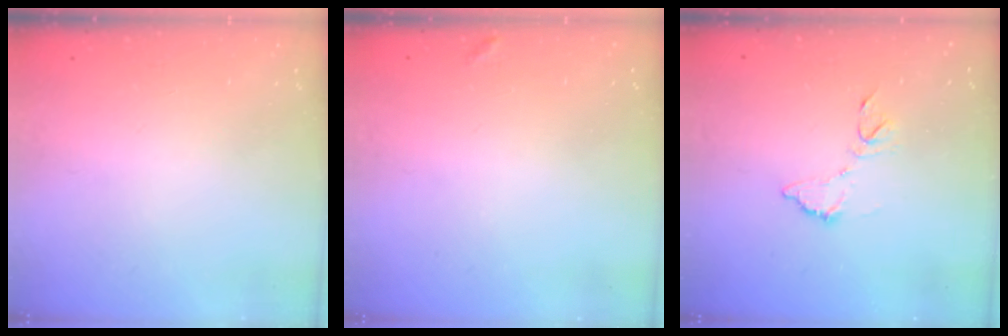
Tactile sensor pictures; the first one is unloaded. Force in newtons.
{"total": 4.1, "press": 4.1, "slide": 0.1}
{"total": 8.8, "press": 8.8, "slide": 0.4}